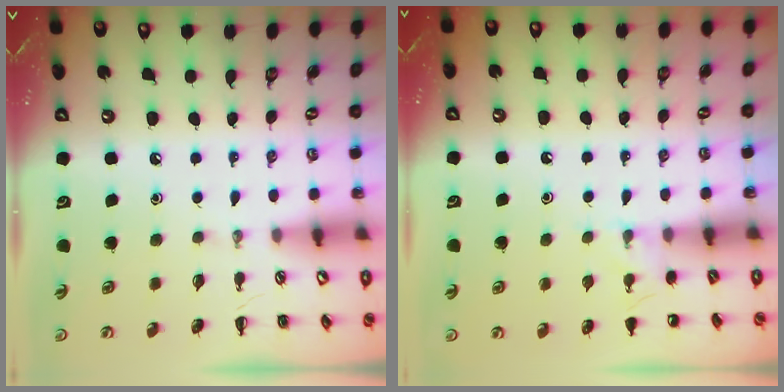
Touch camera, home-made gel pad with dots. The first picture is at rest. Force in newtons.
{"total": 4.9, "press": 4.6, "slide": 1.7}